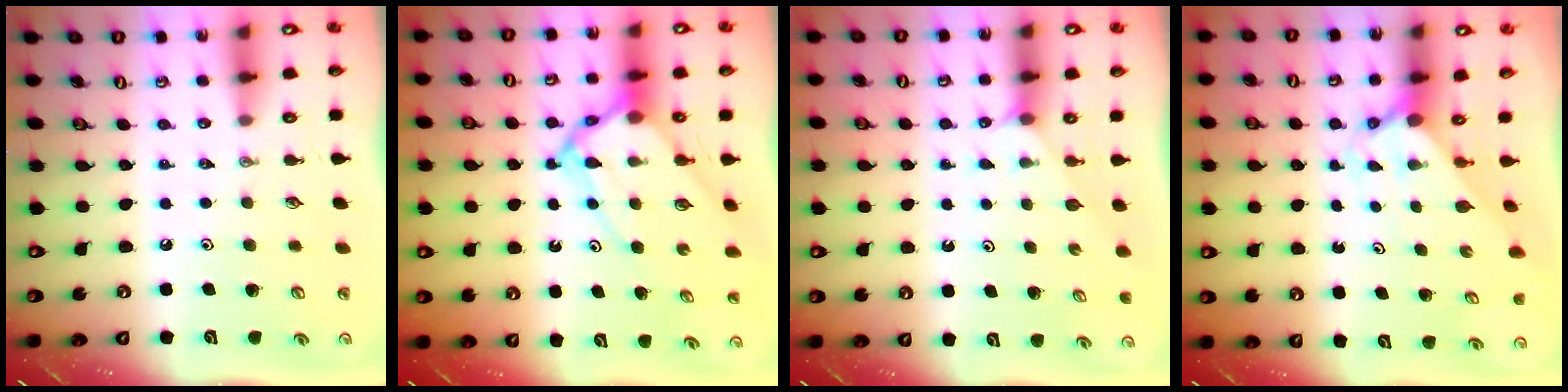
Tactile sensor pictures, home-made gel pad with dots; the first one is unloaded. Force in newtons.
{"total": 9.7, "press": 9.7, "slide": 0.8}
{"total": 2.1, "press": 2.0, "slide": 0.3}
{"total": 2.0, "press": 2.0, "slide": 0.2}